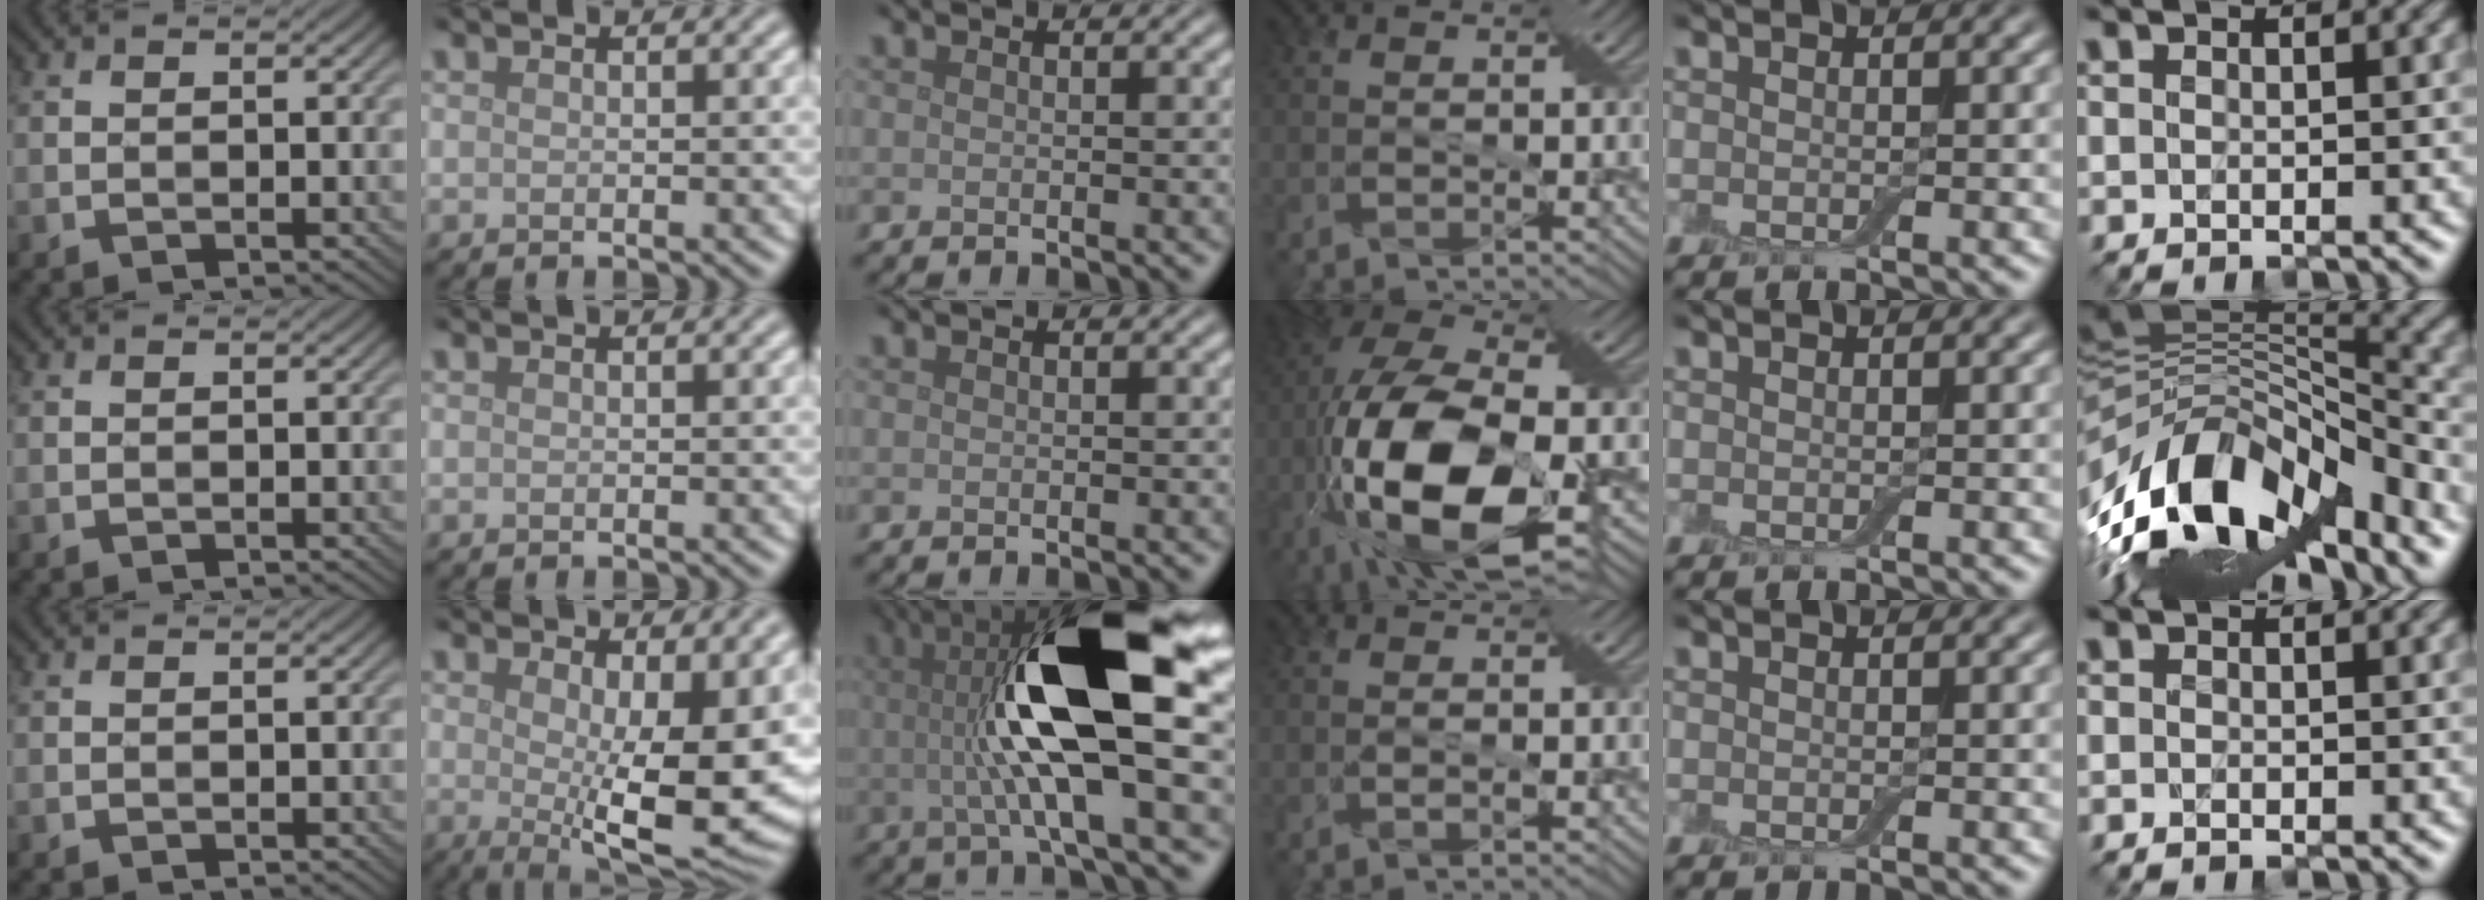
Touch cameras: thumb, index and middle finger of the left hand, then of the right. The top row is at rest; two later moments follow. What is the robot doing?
{"motion": "cut", "object": "aluminum foil"}